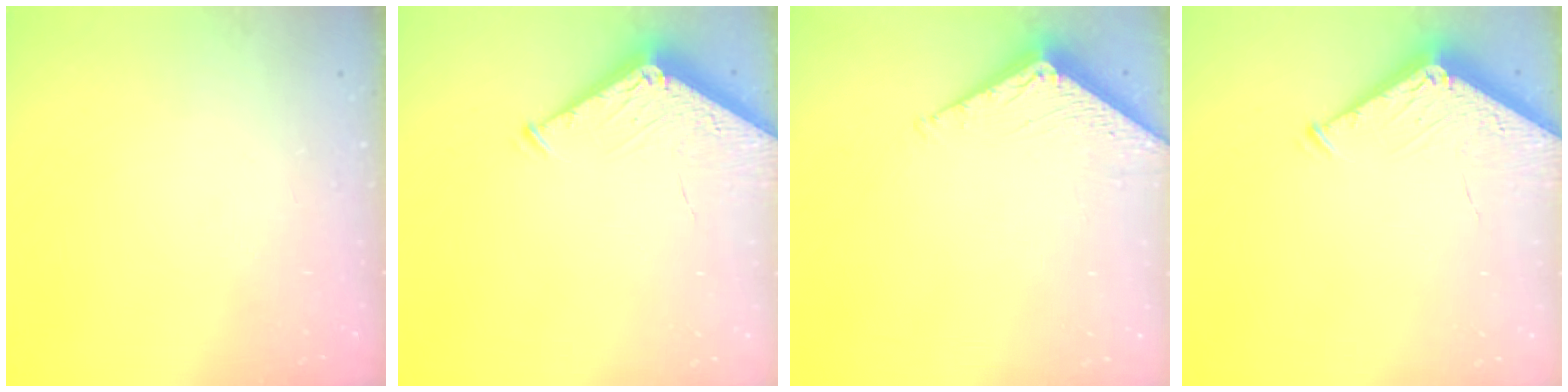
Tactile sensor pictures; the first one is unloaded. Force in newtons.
{"total": 4.2, "press": 4.2, "slide": 0.5}
{"total": 2.8, "press": 2.8, "slide": 0.3}
{"total": 4.2, "press": 4.2, "slide": 0.5}